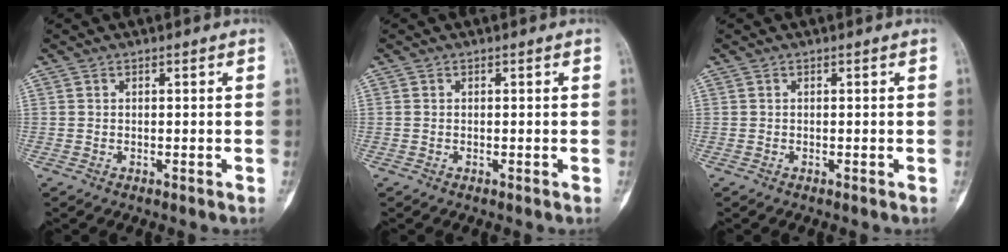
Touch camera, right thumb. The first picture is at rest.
{"total": 0.0}
{"total": 0.0}